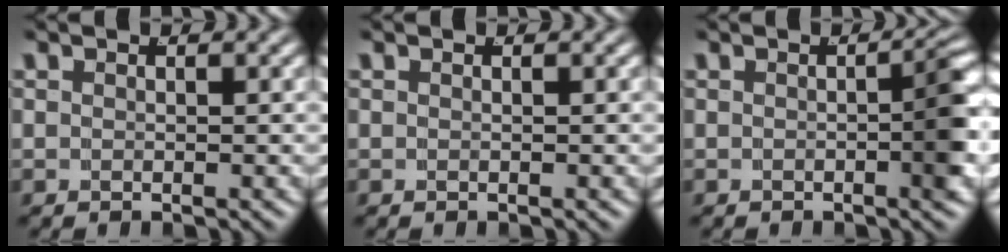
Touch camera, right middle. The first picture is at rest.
{"total": 0.0}
{"total": 3.2, "force": [-0.6, 0.6, 3.1], "torque": [-0.031, 0.006, -0.013]}